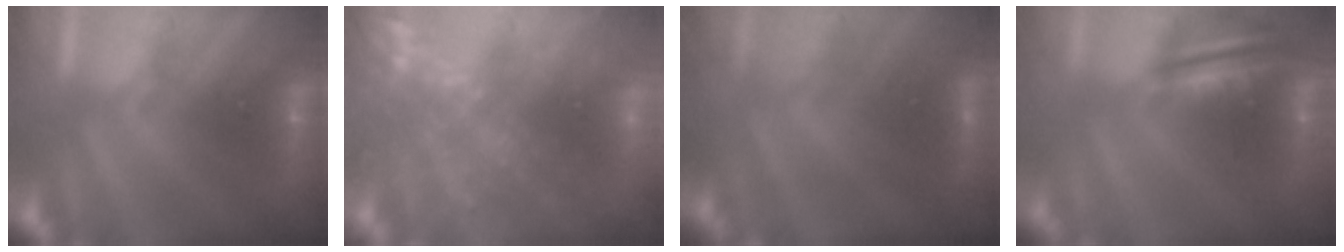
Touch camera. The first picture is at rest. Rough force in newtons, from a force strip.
{"total": 8.2}
{"total": 4.6}
{"total": 6.7}